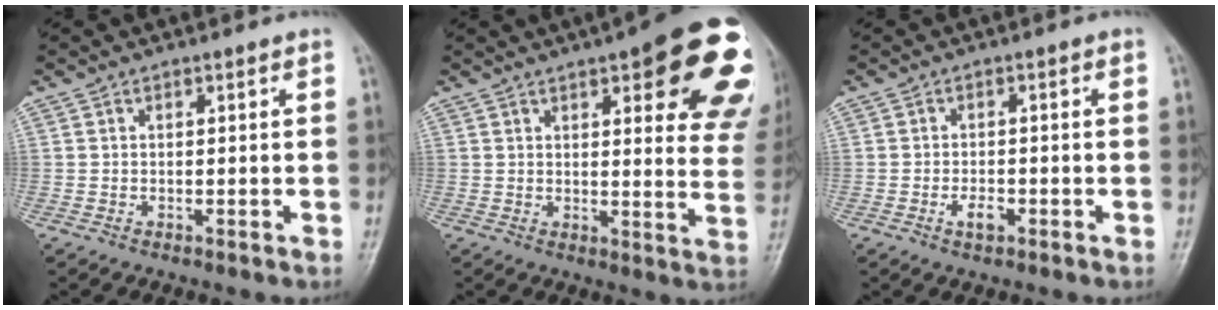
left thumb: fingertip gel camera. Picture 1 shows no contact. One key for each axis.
{"total": 22.8, "fx": 10.7, "fy": 7.1, "fz": 18.9, "tx": -0.185, "ty": -0.024, "tz": 0.123}
{"total": 2.9, "fx": -1.3, "fy": 1.5, "fz": 2.1, "tx": -0.034, "ty": 0.006, "tz": -0.024}